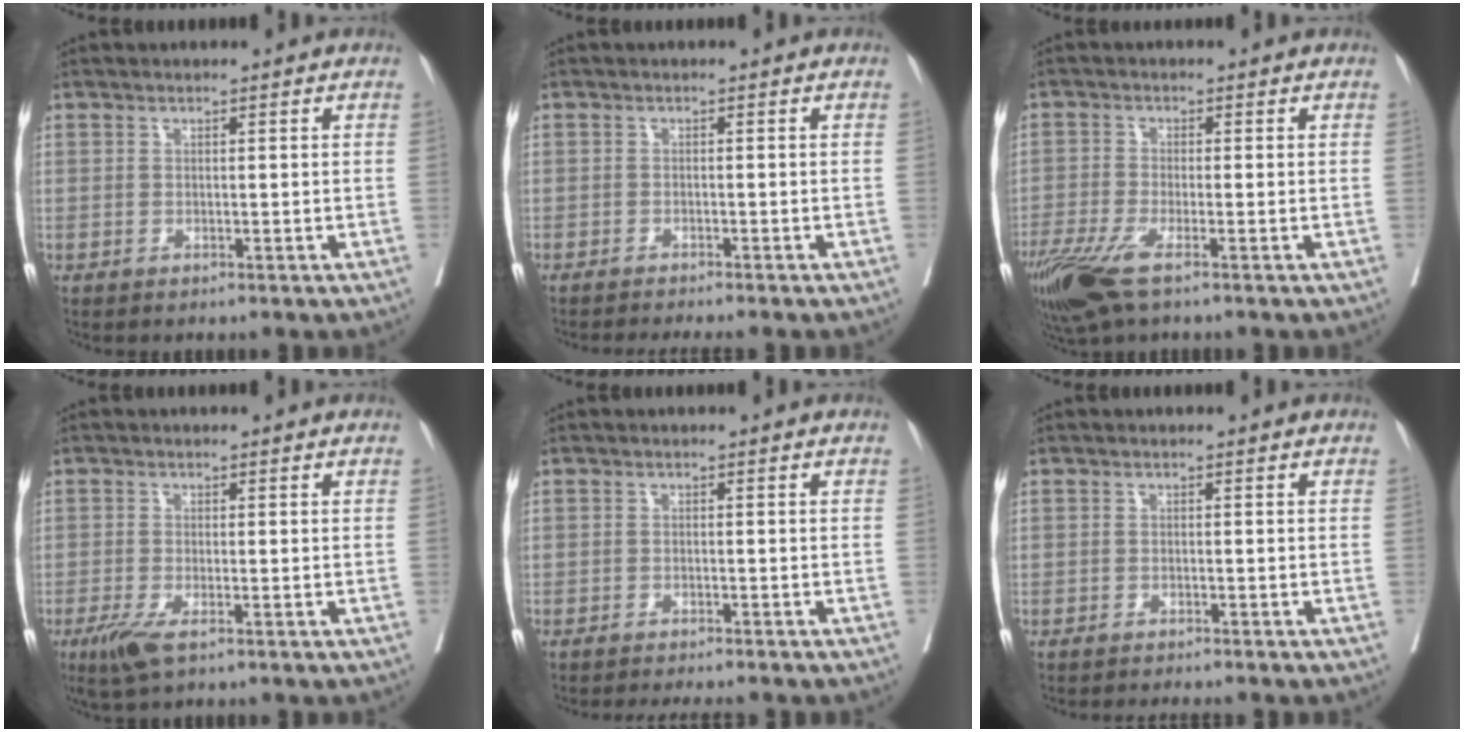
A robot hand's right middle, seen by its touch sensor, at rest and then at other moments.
{"total": 5.7, "force": [-5.1, -0.2, 2.4], "torque": [-0.016, -0.007, -0.074]}
{"total": 7.5, "force": [-4.6, 1.4, 5.8], "torque": [-0.112, -0.021, -0.088]}
{"total": 3.8, "force": [-2.2, 0.8, 3.0], "torque": [-0.063, -0.011, -0.040]}
{"total": 7.5, "force": [-6.9, 0.6, 3.0], "torque": [-0.026, -0.011, -0.090]}
{"total": 5.6, "force": [-5.1, 0.5, 2.2], "torque": [-0.022, -0.008, -0.068]}